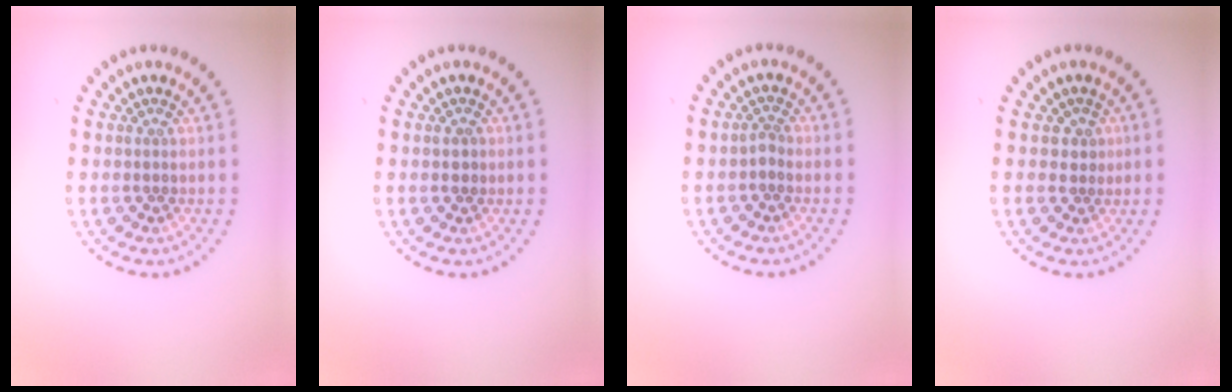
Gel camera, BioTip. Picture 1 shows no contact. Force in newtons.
{"total": 0.8, "press": 0.8, "slide": 0.1}
{"total": 1.0, "press": 0.7, "slide": 0.7}
{"total": 1.2, "press": 0.9, "slide": 0.8}